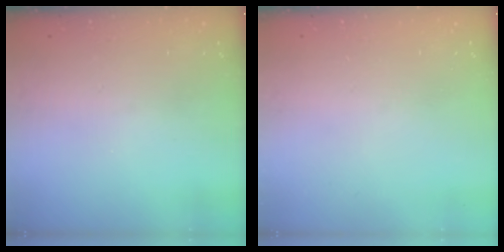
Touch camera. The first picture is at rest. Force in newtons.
{"total": 0.0}